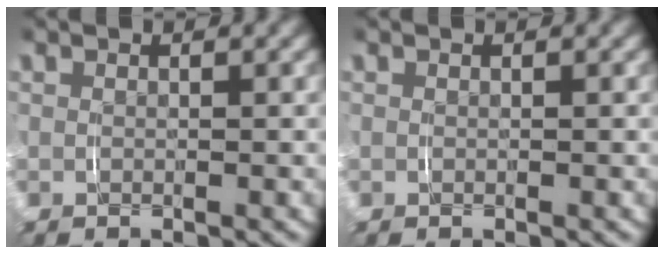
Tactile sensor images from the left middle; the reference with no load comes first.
{"total": 0.0}